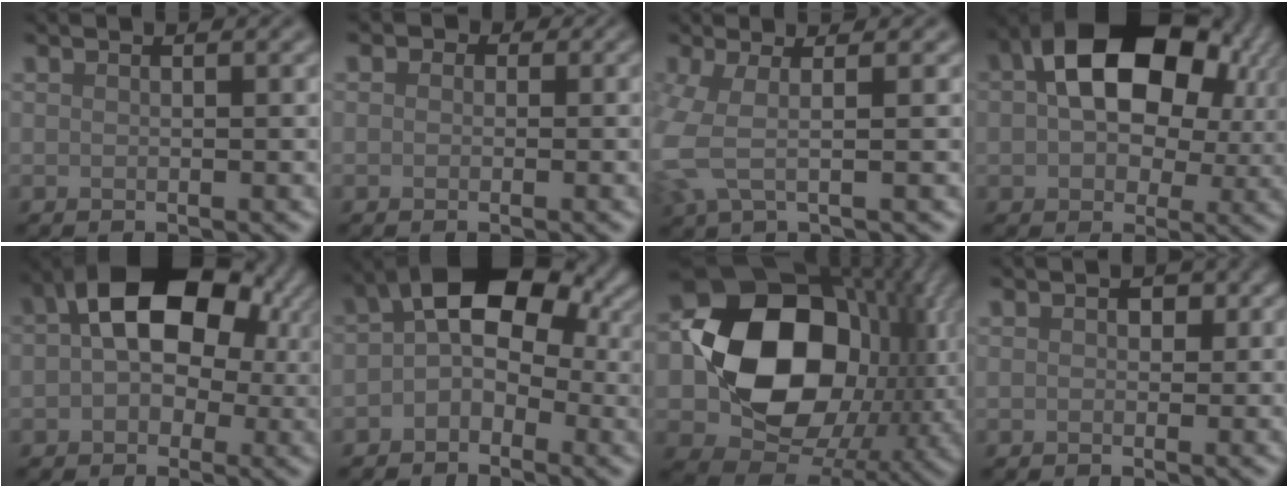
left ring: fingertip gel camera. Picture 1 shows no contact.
{"total": 2.0, "force": [0.6, 1.7, 0.8], "torque": [0.007, 0.005, -0.013]}
{"total": 3.4, "force": [0.0, 1.0, 3.2], "torque": [-0.082, -0.006, -0.009]}
{"total": 14.5, "force": [3.5, 9.5, 10.3], "torque": [-0.150, 0.011, 0.057]}
{"total": 11.6, "force": [2.3, 7.7, 8.4], "torque": [-0.117, 0.018, 0.027]}
{"total": 7.7, "force": [0.3, 5.3, 5.6], "torque": [-0.061, 0.020, -0.016]}
{"total": 14.3, "force": [-0.3, 11.1, 9.0], "torque": [-0.127, 0.003, -0.019]}
{"total": 1.3, "force": [0.2, 1.1, 0.7], "torque": [-0.005, -0.001, 0.001]}